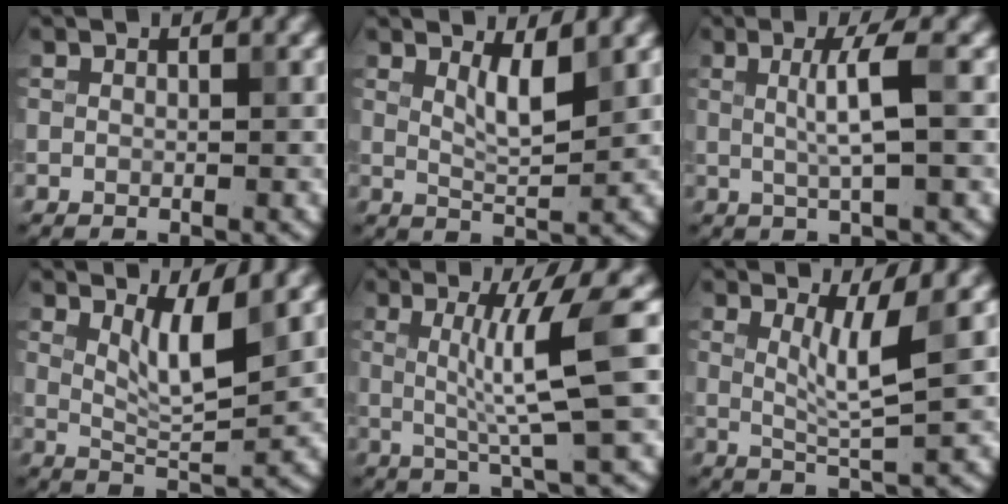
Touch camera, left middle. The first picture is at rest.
{"total": 2.4, "force": [1.2, 0.4, 2.0], "torque": [-0.041, -0.004, 0.028]}
{"total": 3.1, "force": [0.3, 0.2, 3.1], "torque": [-0.059, 0.004, 0.006]}
{"total": 3.4, "force": [1.7, 0.6, 2.9], "torque": [-0.059, -0.007, 0.037]}
{"total": 5.6, "force": [0.7, 0.1, 5.6], "torque": [-0.099, 0.000, 0.018]}
{"total": 3.1, "force": [0.9, 0.3, 2.9], "torque": [-0.056, -0.007, 0.023]}